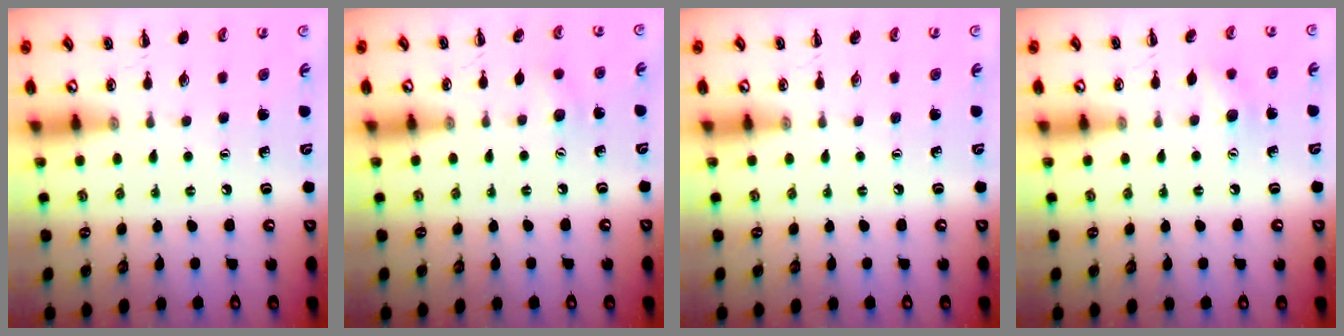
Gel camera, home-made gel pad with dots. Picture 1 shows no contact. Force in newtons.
{"total": 6.0, "press": 5.8, "slide": 1.2}
{"total": 0.0}
{"total": 8.1, "press": 7.9, "slide": 1.8}